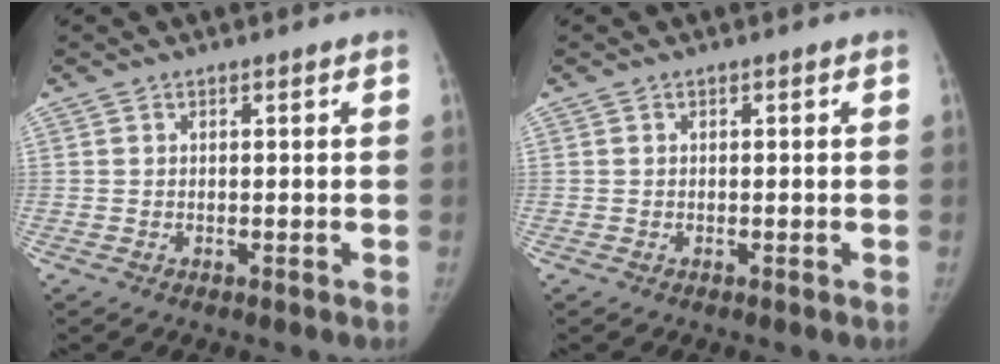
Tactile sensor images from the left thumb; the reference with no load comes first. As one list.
[{"total": 0.0}]